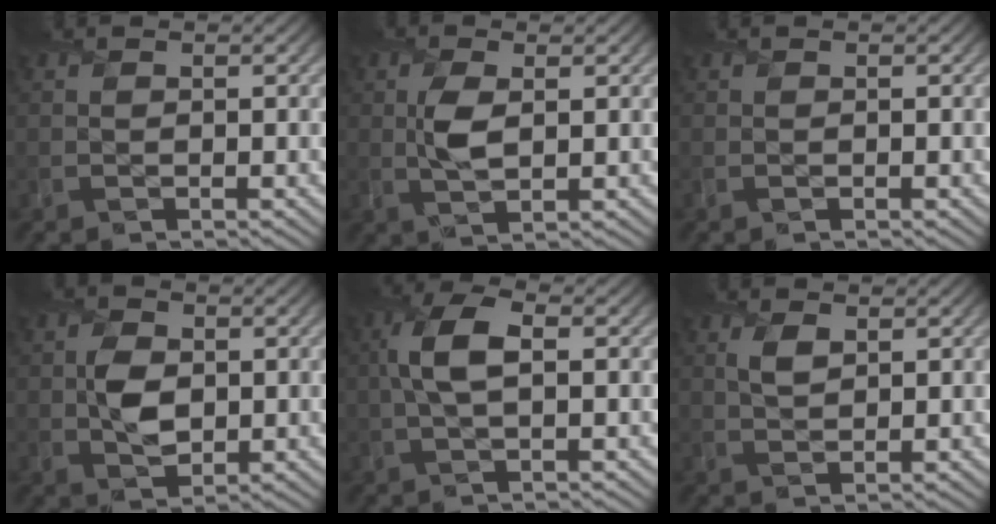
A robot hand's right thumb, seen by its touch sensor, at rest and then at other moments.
{"total": 2.9, "force": [0.9, 1.3, 2.4], "torque": [-0.051, -0.001, 0.019]}
{"total": 0.0}
{"total": 4.4, "force": [0.1, 3.2, 3.0], "torque": [-0.063, -0.006, -0.001]}
{"total": 5.5, "force": [0.8, 2.4, 4.9], "torque": [-0.111, 0.010, 0.009]}
{"total": 2.4, "force": [1.1, 1.3, 1.6], "torque": [-0.041, -0.001, 0.023]}